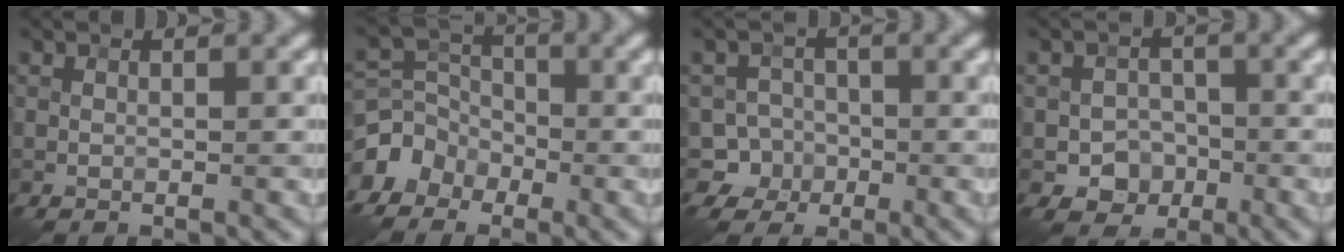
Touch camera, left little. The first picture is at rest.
{"total": 4.6, "force": [-3.1, 3.2, 0.9], "torque": [0.007, 0.009, -0.065]}
{"total": 3.8, "force": [-1.7, 3.4, 0.3], "torque": [0.031, 0.002, -0.036]}
{"total": 2.9, "force": [-1.3, 2.4, 1.1], "torque": [-0.009, 0.002, -0.023]}